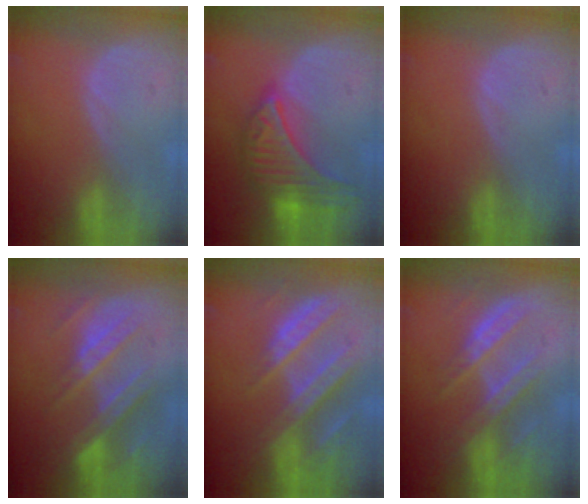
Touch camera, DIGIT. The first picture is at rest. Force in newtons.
{"total": 10.0, "press": 10.0, "slide": 0.5}
{"total": 0.0}
{"total": 8.8, "press": 7.9, "slide": 3.7}
{"total": 9.9, "press": 8.7, "slide": 4.6}
{"total": 7.4, "press": 7.2, "slide": 2.0}